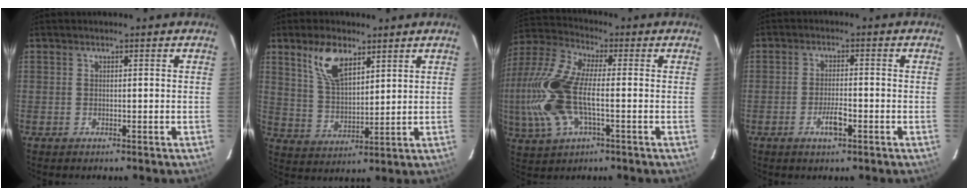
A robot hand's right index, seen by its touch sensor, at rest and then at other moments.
{"total": 9.3, "force": [5.5, 4.3, 6.1], "torque": [-0.116, 0.011, 0.115]}
{"total": 19.4, "force": [-2.7, 8.6, 17.2], "torque": [-0.383, -0.002, -0.056]}
{"total": 4.1, "force": [-2.0, 1.1, 3.4], "torque": [-0.070, -0.001, -0.036]}